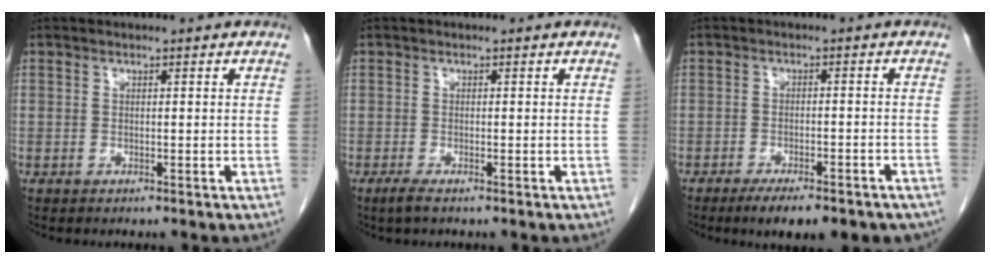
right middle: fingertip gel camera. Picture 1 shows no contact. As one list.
[{"total": 1.5, "force": [-1.0, 0.1, 1.1], "torque": [-0.031, -0.006, -0.021]}, {"total": 10.3, "force": [-8.0, 2.9, 5.9], "torque": [-0.062, -0.002, -0.103]}]